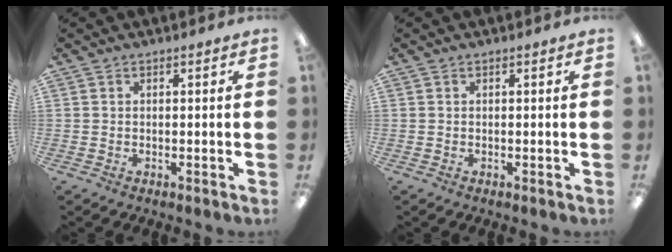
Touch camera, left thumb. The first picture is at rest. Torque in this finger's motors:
{"motor_torque": [-0.20, -0.04, -0.10, 0.10, 0.00]}